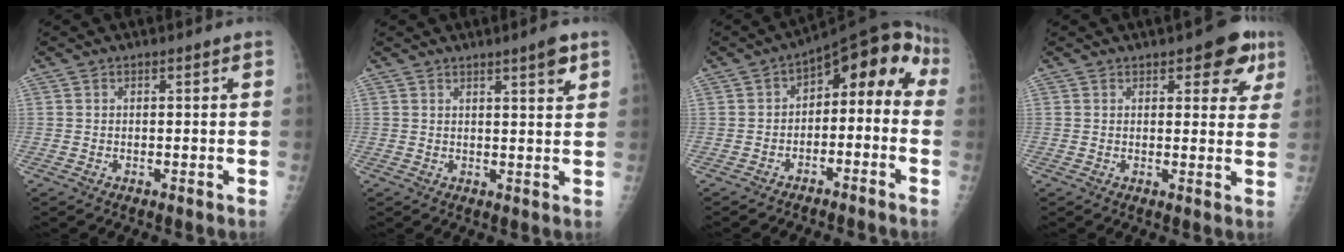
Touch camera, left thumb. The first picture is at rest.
{"total": 4.0, "force": [2.4, 0.5, 3.1], "torque": [-0.040, -0.015, 0.034]}
{"total": 11.4, "force": [-2.4, 7.0, 8.7], "torque": [-0.077, 0.075, -0.042]}
{"total": 7.3, "force": [3.8, 3.4, 5.2], "torque": [-0.026, -0.010, 0.037]}